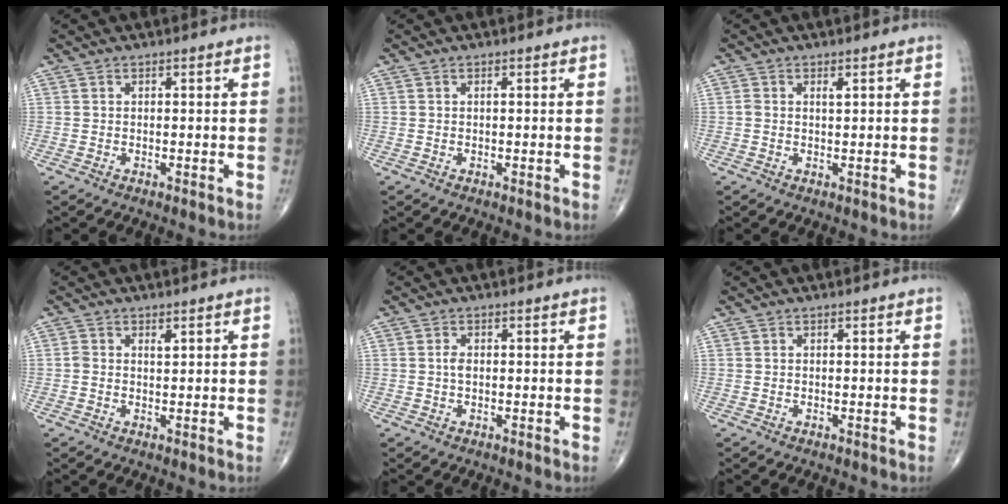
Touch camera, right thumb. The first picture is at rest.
{"total": 0.0}
{"total": 1.2, "force": [0.4, 0.5, 1.0], "torque": [-0.020, 0.004, 0.008]}
{"total": 1.6, "force": [0.5, 0.9, 1.2], "torque": [-0.017, 0.000, 0.009]}
{"total": 1.4, "force": [0.0, 0.8, 1.1], "torque": [-0.022, 0.001, -0.002]}
{"total": 0.0}